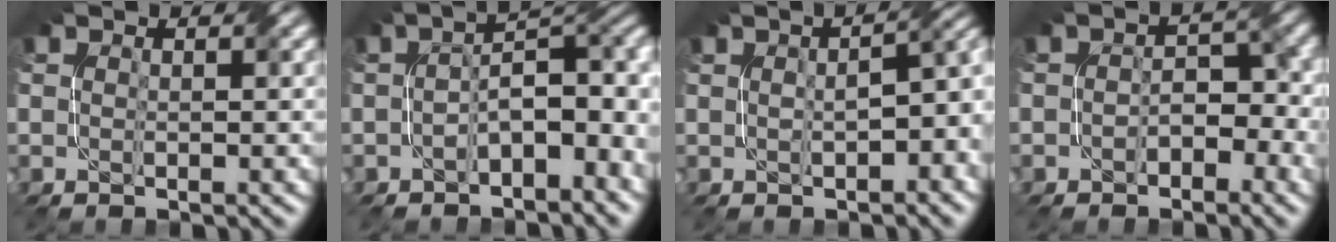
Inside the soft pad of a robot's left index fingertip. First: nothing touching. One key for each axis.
{"total": 6.3, "fx": -1.2, "fy": 3.2, "fz": 5.3, "tx": -0.062, "ty": 0.017, "tz": -0.020}
{"total": 6.1, "fx": -0.1, "fy": 2.9, "fz": 5.3, "tx": -0.060, "ty": 0.007, "tz": 0.013}
{"total": 2.8, "fx": -1.2, "fy": 1.8, "fz": 1.8, "tx": -0.019, "ty": 0.010, "tz": -0.014}